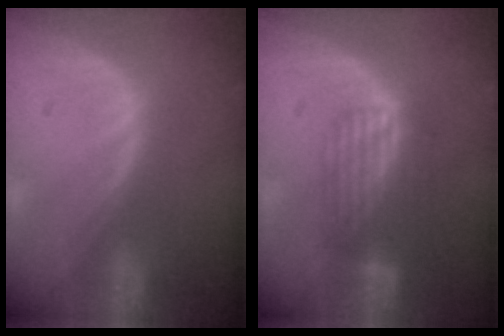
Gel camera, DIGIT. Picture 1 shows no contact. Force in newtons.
{"total": 6.8, "press": 5.7, "slide": 3.7}